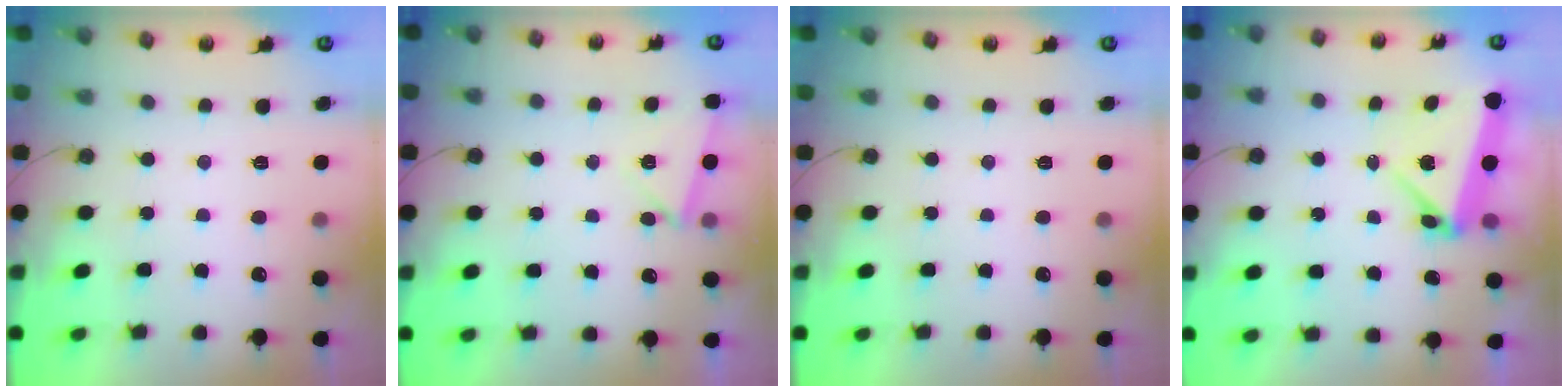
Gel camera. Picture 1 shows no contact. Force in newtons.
{"total": 4.2, "press": 3.3, "slide": 2.6}
{"total": 0.0}
{"total": 6.7, "press": 5.1, "slide": 4.3}